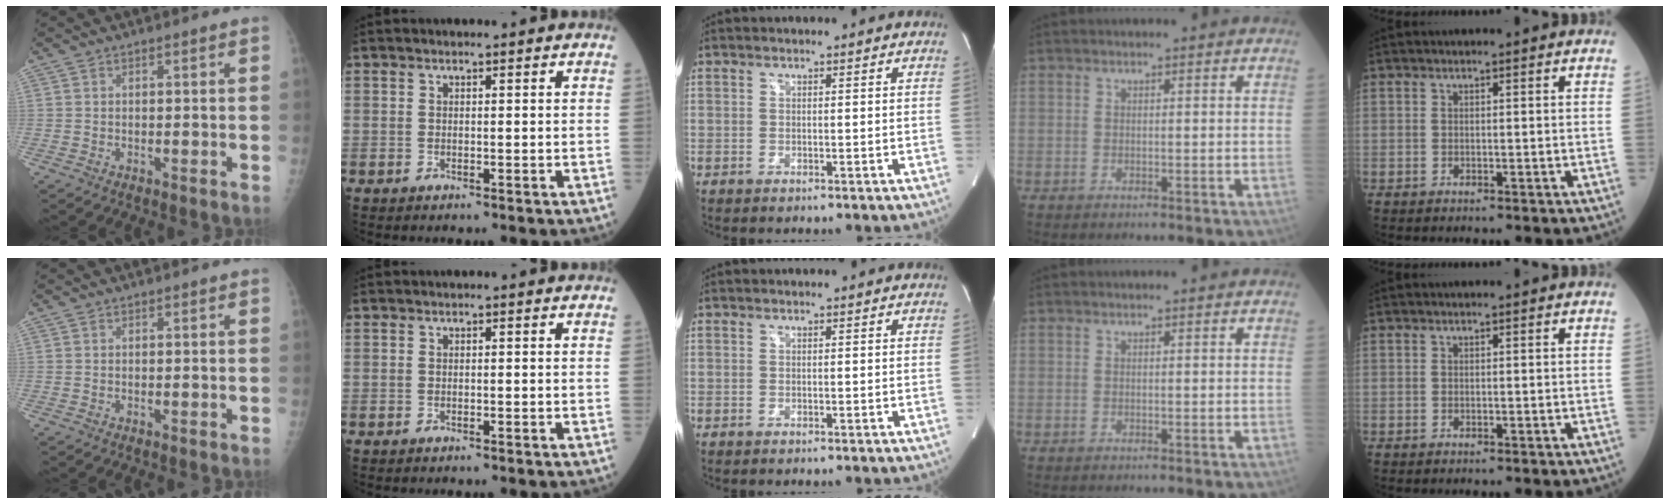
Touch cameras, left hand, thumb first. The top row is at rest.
{}